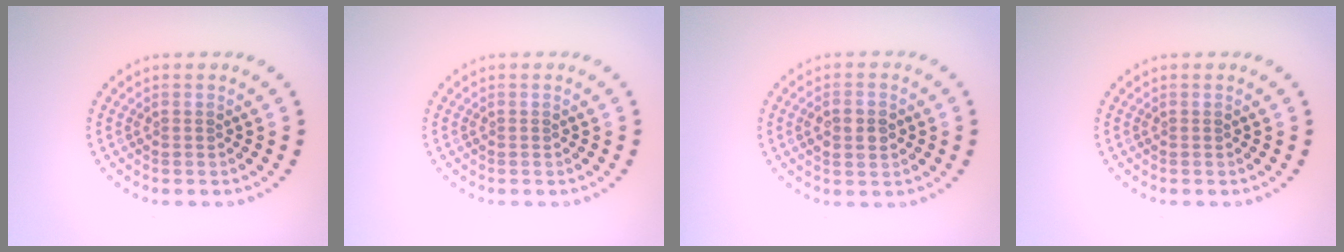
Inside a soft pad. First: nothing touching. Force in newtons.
{"total": 0.0}
{"total": 2.3, "press": 2.3, "slide": 0.3}
{"total": 0.0}